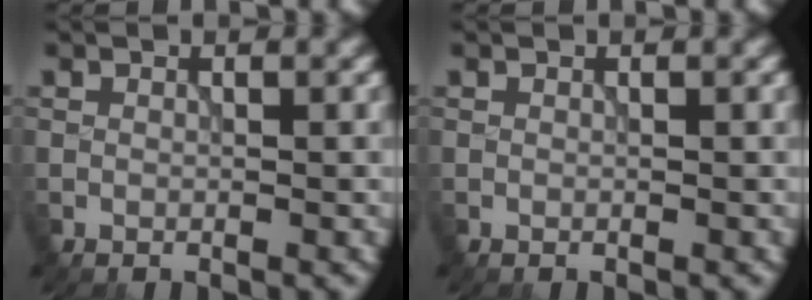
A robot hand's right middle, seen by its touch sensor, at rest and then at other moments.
{"total": 0.0}